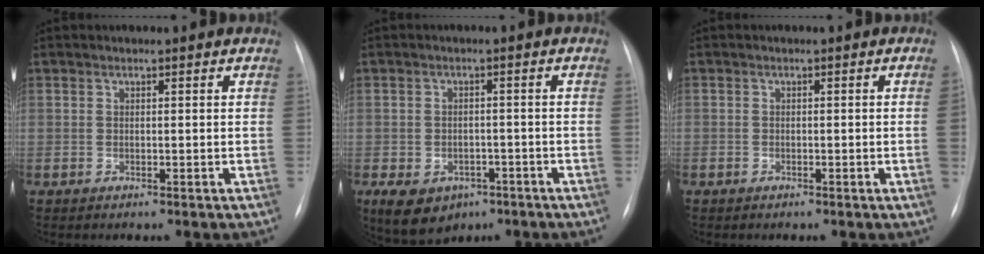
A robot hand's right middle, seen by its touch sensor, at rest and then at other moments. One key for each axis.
{"total": 10.4, "fx": -5.2, "fy": 7.7, "fz": 4.7, "tx": -0.108, "ty": 0.005, "tz": -0.066}
{"total": 1.1, "fx": -0.3, "fy": -0.3, "fz": 1.0, "tx": -0.013, "ty": 0.003, "tz": -0.006}